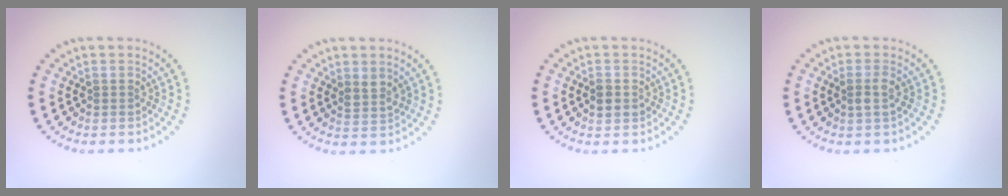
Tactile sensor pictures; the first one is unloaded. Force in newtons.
{"total": 1.5, "press": 1.3, "slide": 0.8}
{"total": 2.0, "press": 2.0, "slide": 0.2}
{"total": 1.5, "press": 1.3, "slide": 0.7}